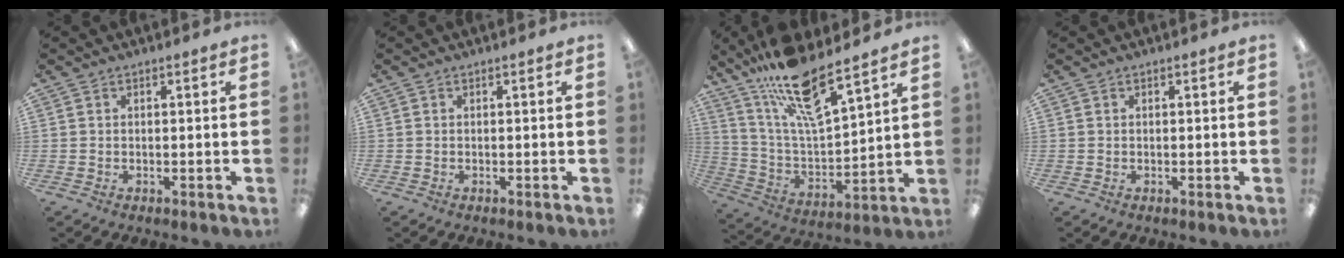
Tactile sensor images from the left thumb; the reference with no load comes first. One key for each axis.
{"total": 0.0}
{"total": 17.3, "fx": 13.3, "fy": 3.6, "fz": 10.6, "tx": -0.206, "ty": -0.079, "tz": 0.227}
{"total": 0.0}